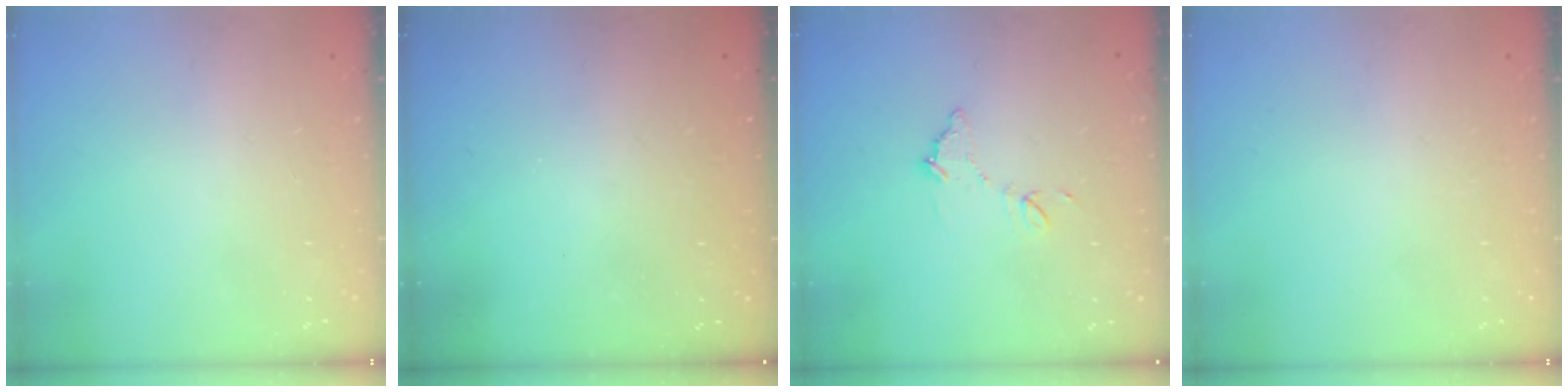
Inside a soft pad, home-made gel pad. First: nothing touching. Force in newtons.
{"total": 3.0, "press": 3.0, "slide": 0.1}
{"total": 7.7, "press": 7.7, "slide": 0.2}
{"total": 0.0}